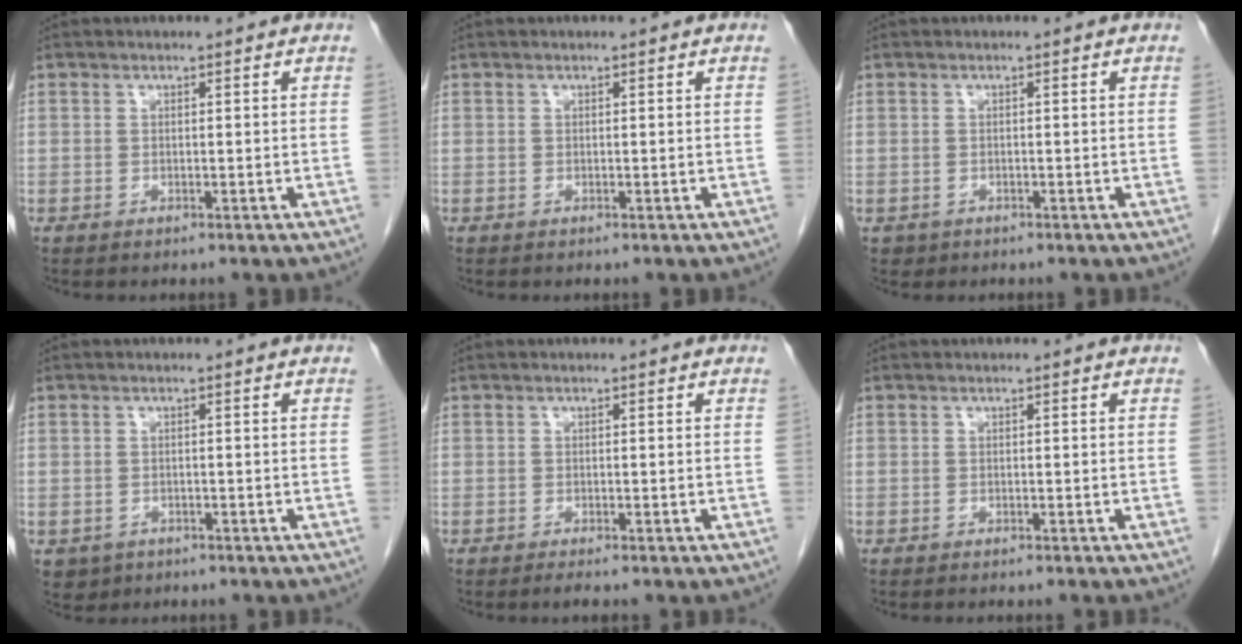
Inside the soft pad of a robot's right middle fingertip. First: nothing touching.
{"total": 0.0}
{"total": 1.0, "force": [-0.5, 0.8, 0.0], "torque": [-0.007, 0.003, -0.003]}
{"total": 2.6, "force": [-1.3, 2.2, 0.4], "torque": [-0.007, 0.003, -0.016]}
{"total": 0.9, "force": [-0.7, -0.2, 0.6], "torque": [-0.011, -0.004, -0.011]}
{"total": 1.5, "force": [-1.4, -0.2, 0.7], "torque": [-0.006, 0.003, -0.016]}